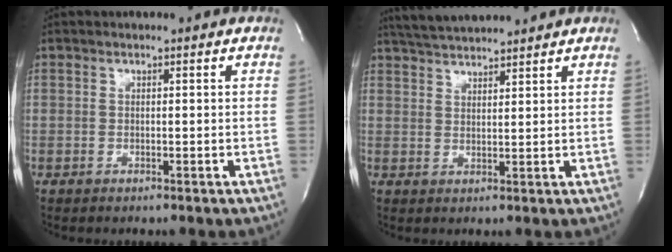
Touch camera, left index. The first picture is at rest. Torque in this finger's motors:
{"motor_torque": [0.01, -0.20, 0.18, 0.14]}